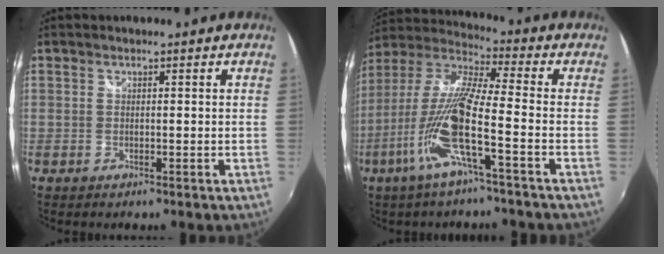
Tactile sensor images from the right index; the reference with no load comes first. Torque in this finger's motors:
{"motor_torque": [2.00, 0.14, 0.56, 0.19]}